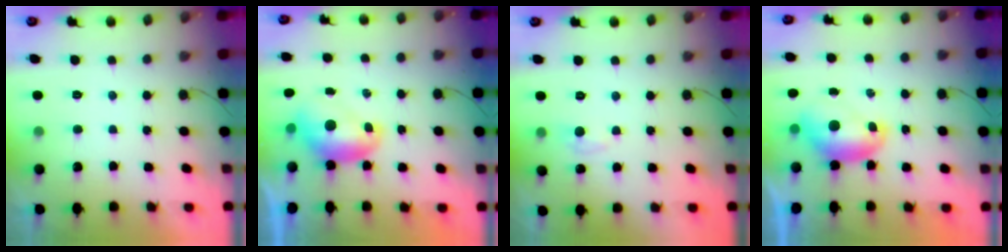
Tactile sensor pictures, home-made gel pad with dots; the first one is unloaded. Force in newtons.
{"total": 7.7, "press": 7.7, "slide": 0.3}
{"total": 3.9, "press": 3.9, "slide": 0.5}
{"total": 8.4, "press": 8.3, "slide": 0.6}